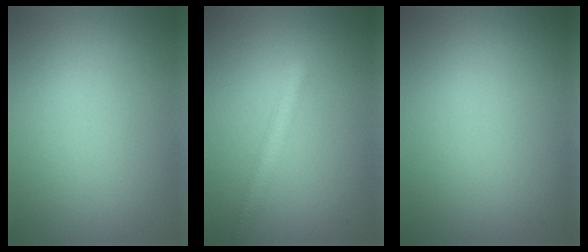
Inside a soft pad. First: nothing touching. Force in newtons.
{"total": 2.5, "press": 2.5, "slide": 0.1}
{"total": 0.0}